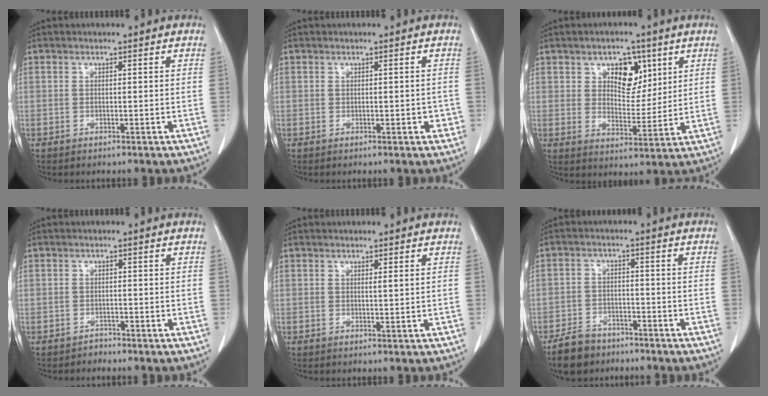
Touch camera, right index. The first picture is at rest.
{"total": 1.4, "force": [-0.4, 0.8, 1.1], "torque": [-0.007, 0.006, 0.001]}
{"total": 7.6, "force": [3.5, 4.4, 5.1], "torque": [-0.074, 0.008, 0.061]}
{"total": 1.2, "force": [-1.0, 0.6, -0.4], "torque": [0.007, 0.001, -0.022]}
{"total": 0.7, "force": [0.4, -0.1, 0.6], "torque": [-0.011, -0.002, 0.006]}
{"total": 6.2, "force": [-4.7, 3.5, 1.8], "torque": [-0.044, 0.000, -0.083]}